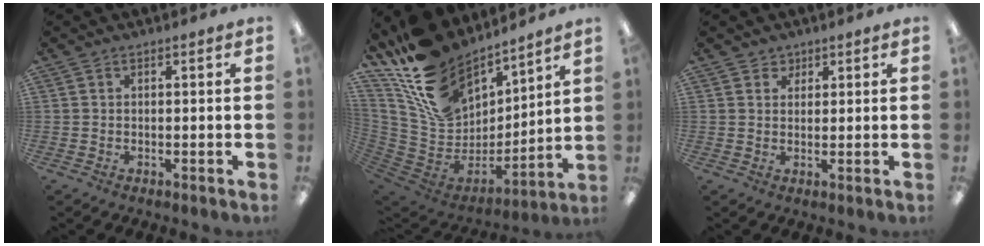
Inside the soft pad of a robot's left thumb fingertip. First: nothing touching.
{"total": 20.5, "force": [13.9, 12.2, 8.8], "torque": [-0.167, -0.088, 0.266]}
{"total": 2.8, "force": [1.7, 2.2, 0.1], "torque": [0.008, -0.004, 0.029]}